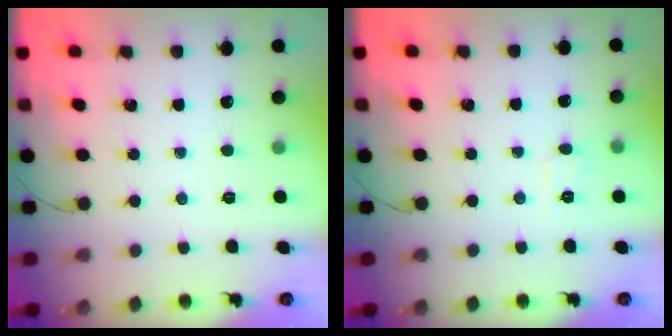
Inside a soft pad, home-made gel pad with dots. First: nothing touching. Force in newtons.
{"total": 4.2, "press": 4.0, "slide": 1.3}